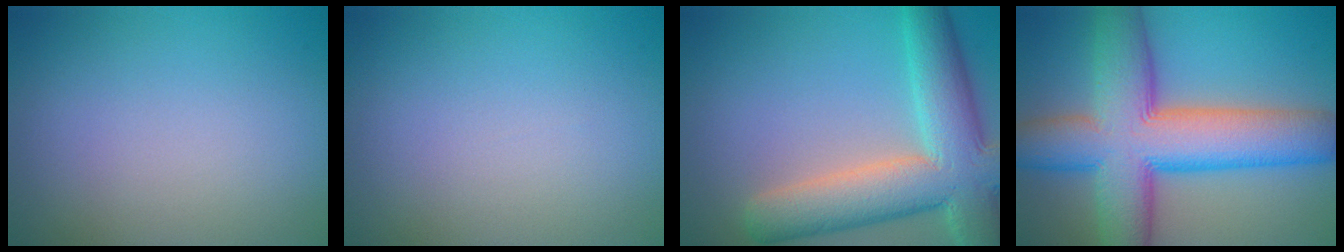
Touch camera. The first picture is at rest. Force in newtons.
{"total": 0.0}
{"total": 9.9, "press": 9.9, "slide": 0.6}
{"total": 12.6, "press": 12.6, "slide": 0.5}